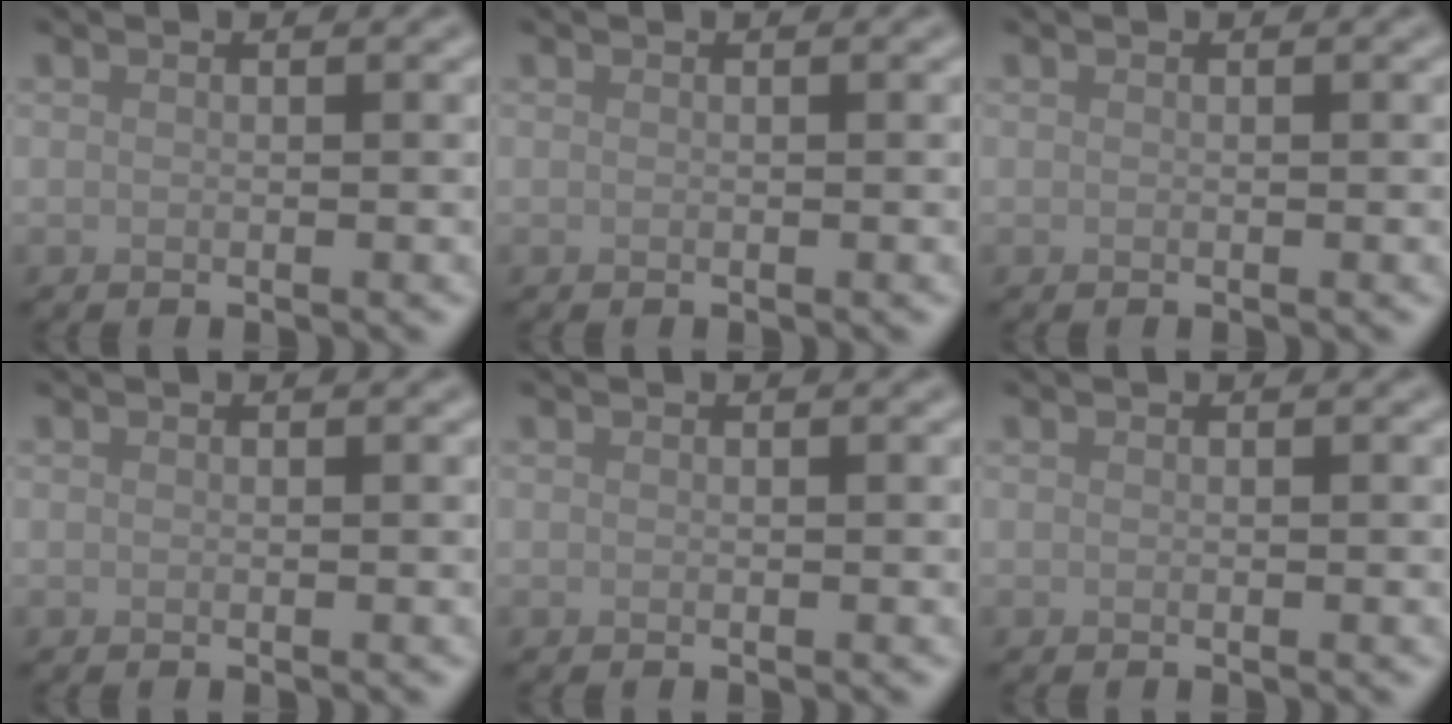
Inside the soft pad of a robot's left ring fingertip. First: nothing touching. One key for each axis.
{"total": 0.0}
{"total": 0.0}
{"total": 0.0}
{"total": 0.0}
{"total": 0.0}